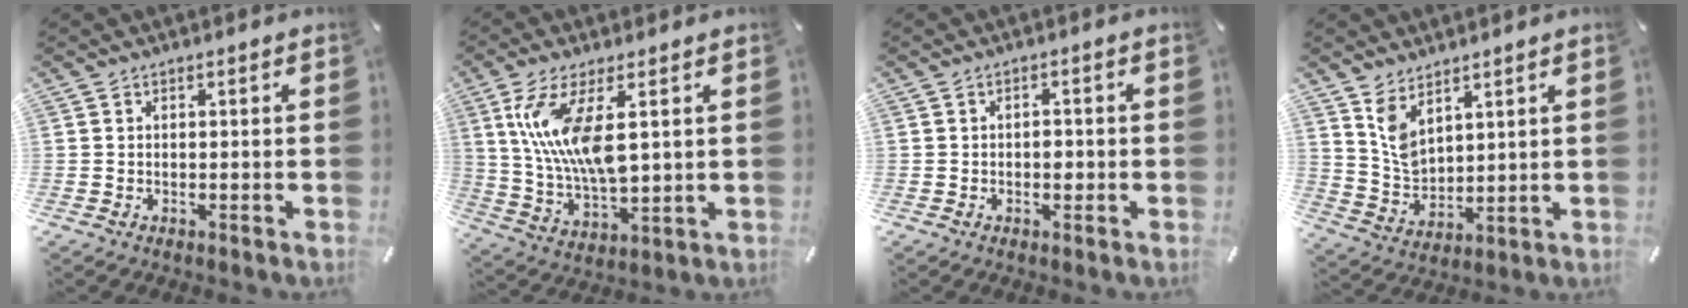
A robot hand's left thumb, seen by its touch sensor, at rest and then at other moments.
{"total": 13.1, "force": [4.2, 5.3, 11.2], "torque": [-0.240, -0.018, 0.073]}
{"total": 2.1, "force": [-0.4, 1.4, 1.5], "torque": [-0.021, 0.000, -0.010]}
{"total": 7.3, "force": [5.0, 4.5, 3.0], "torque": [-0.082, -0.023, 0.097]}